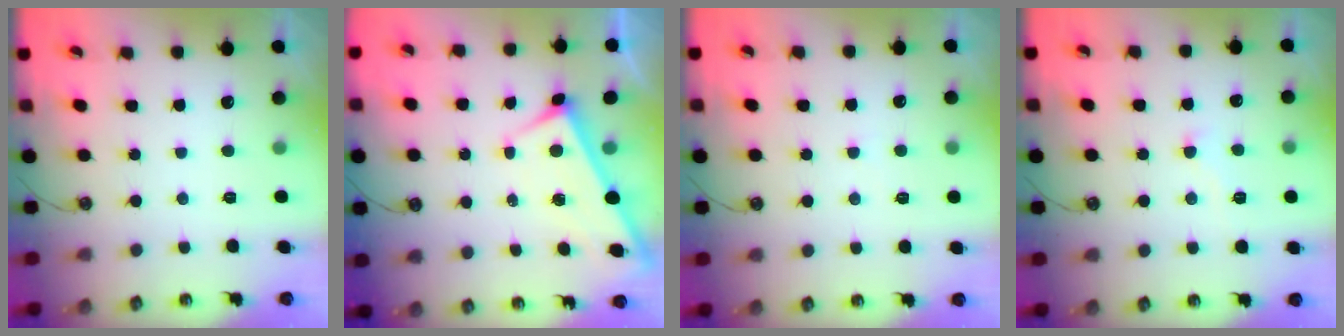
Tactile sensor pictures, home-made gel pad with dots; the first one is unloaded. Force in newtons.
{"total": 2.8, "press": 2.8, "slide": 0.3}
{"total": 3.0, "press": 3.0, "slide": 0.3}
{"total": 2.4, "press": 2.3, "slide": 0.5}